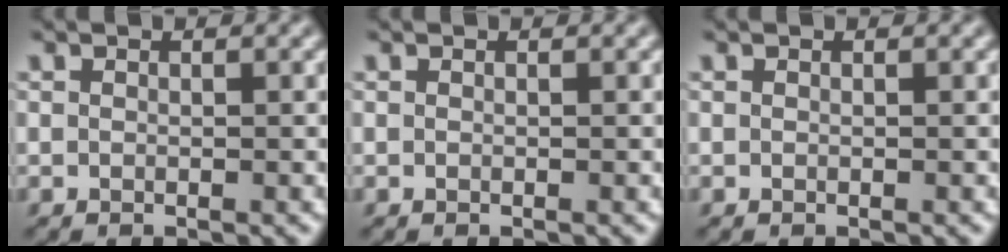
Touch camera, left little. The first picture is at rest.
{"total": 0.0}
{"total": 0.0}